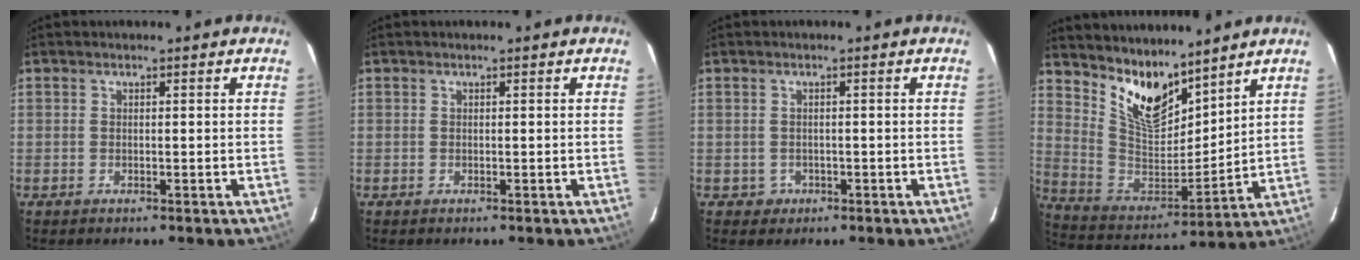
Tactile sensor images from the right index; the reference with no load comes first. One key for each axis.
{"total": 0.0}
{"total": 1.8, "fx": -0.5, "fy": 1.7, "fz": 0.2, "tx": -0.004, "ty": 0.003, "tz": 0.000}
{"total": 13.1, "fx": 10.0, "fy": 5.2, "fz": 6.7, "tx": -0.134, "ty": -0.014, "tz": 0.199}